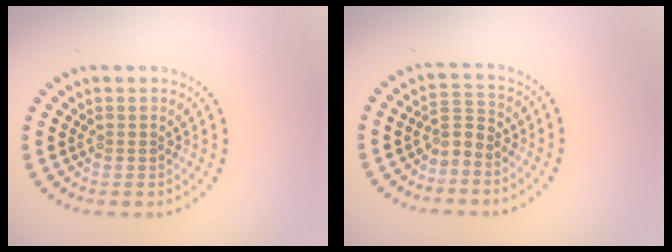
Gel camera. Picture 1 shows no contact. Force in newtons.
{"total": 1.9, "press": 1.4, "slide": 1.3}